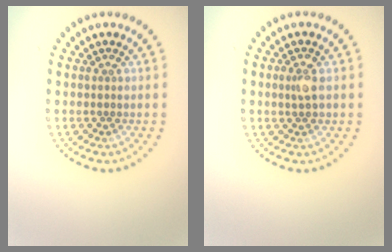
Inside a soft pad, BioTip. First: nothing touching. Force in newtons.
{"total": 1.4, "press": 1.4, "slide": 0.2}